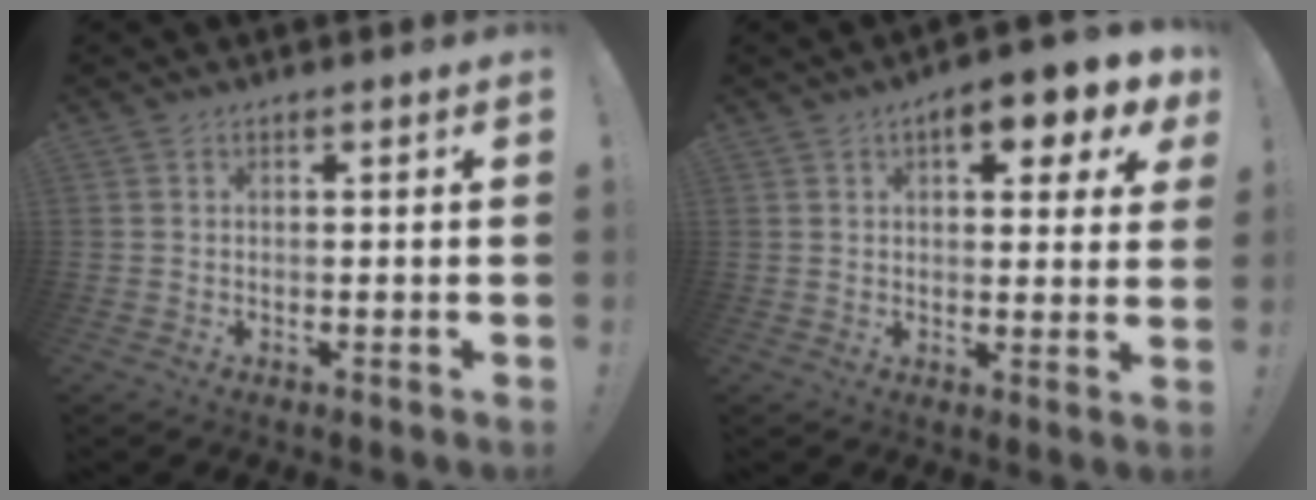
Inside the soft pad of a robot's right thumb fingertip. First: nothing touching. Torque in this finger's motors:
{"motor_torque": [0.73, 2.96, 0.98, -0.11, 0.02]}